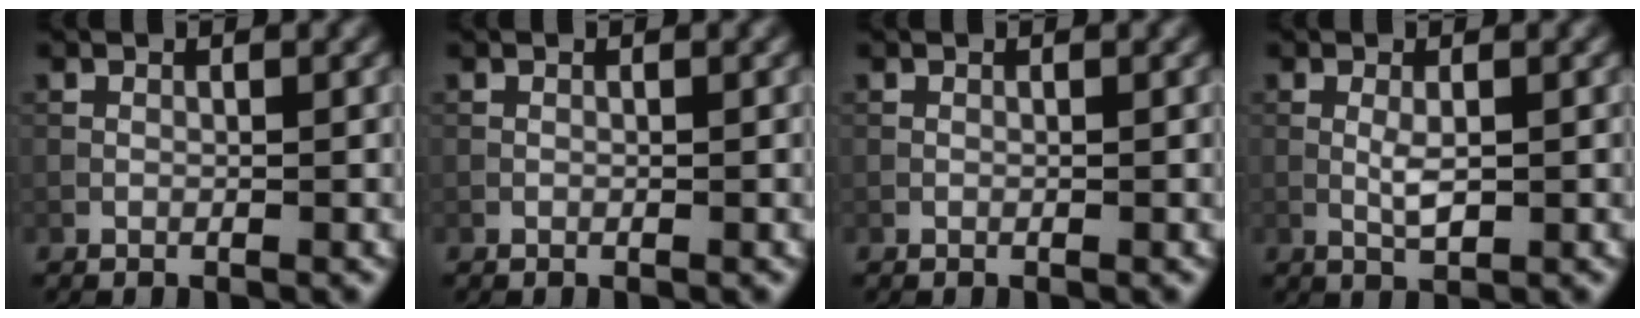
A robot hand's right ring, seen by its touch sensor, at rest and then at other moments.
{"total": 0.0}
{"total": 0.0}
{"total": 1.8, "force": [-0.1, 0.5, 1.7], "torque": [-0.037, 0.001, -0.003]}